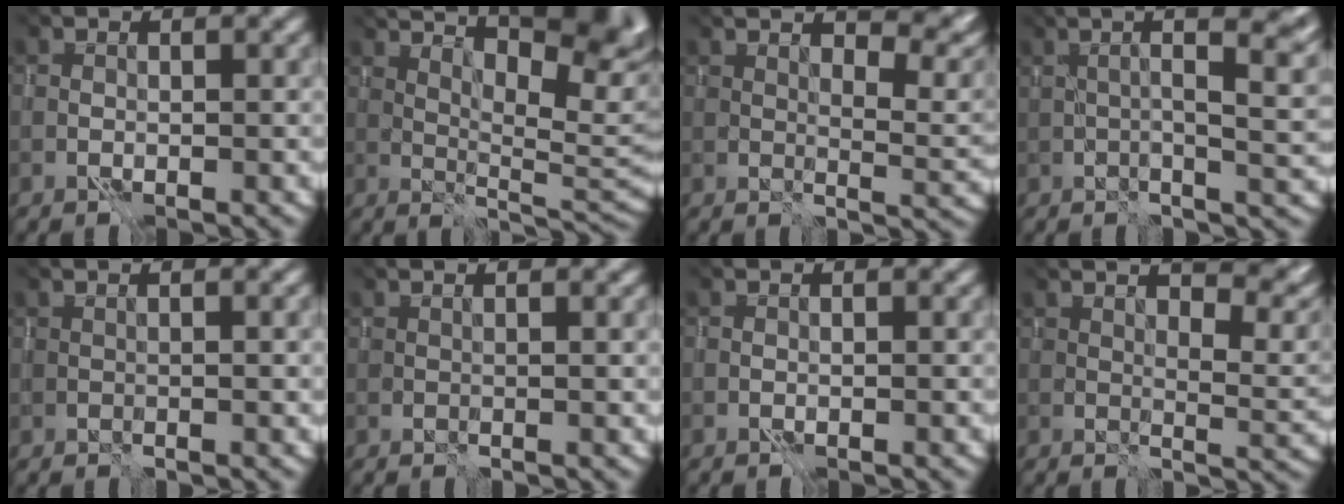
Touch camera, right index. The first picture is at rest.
{"total": 9.2, "force": [5.8, 2.1, 6.8], "torque": [-0.094, 0.010, 0.098]}
{"total": 3.5, "force": [2.6, 0.6, 2.3], "torque": [-0.023, -0.005, 0.053]}
{"total": 6.6, "force": [0.4, 1.0, 6.5], "torque": [-0.050, 0.011, 0.006]}
{"total": 0.7, "force": [0.6, 0.0, -0.2], "torque": [0.000, -0.010, 0.009]}
{"total": 1.2, "force": [1.1, 0.2, 0.3], "torque": [-0.007, -0.001, 0.012]}
{"total": 0.0}
{"total": 3.4, "force": [2.7, 0.2, 2.1], "torque": [-0.023, -0.005, 0.056]}